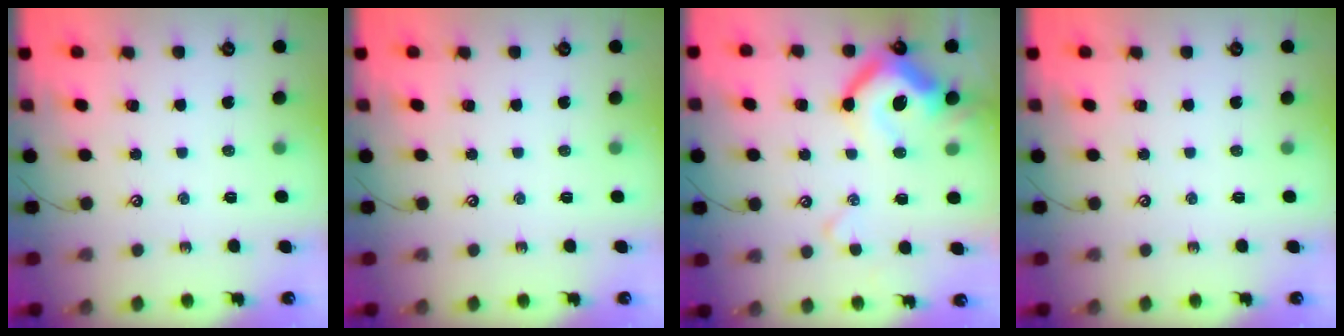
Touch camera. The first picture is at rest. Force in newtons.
{"total": 0.0}
{"total": 13.6, "press": 13.5, "slide": 1.6}
{"total": 0.0}